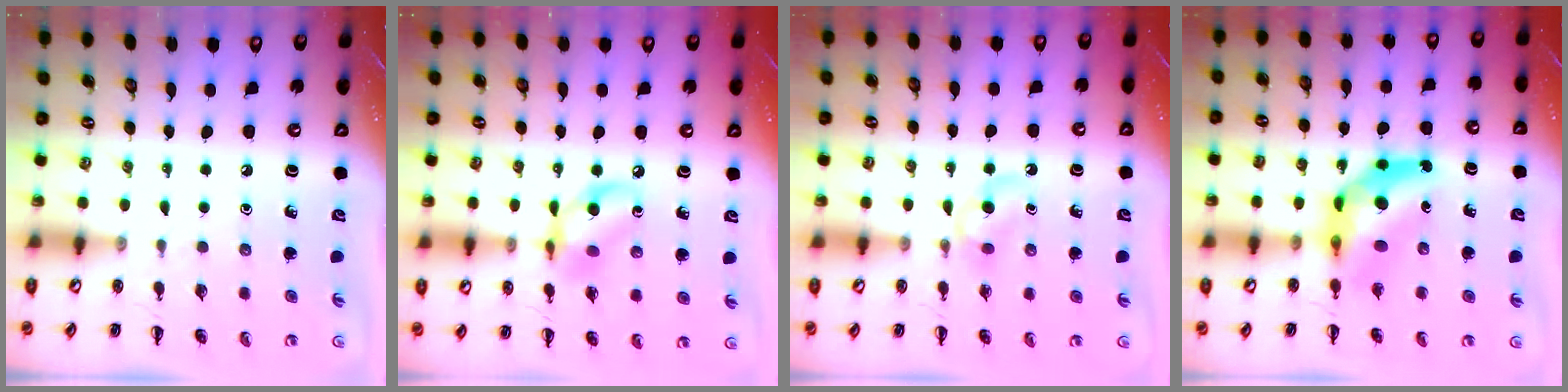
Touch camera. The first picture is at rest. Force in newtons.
{"total": 10.2, "press": 10.1, "slide": 1.0}
{"total": 4.0, "press": 3.6, "slide": 1.7}
{"total": 9.6, "press": 9.0, "slide": 3.4}